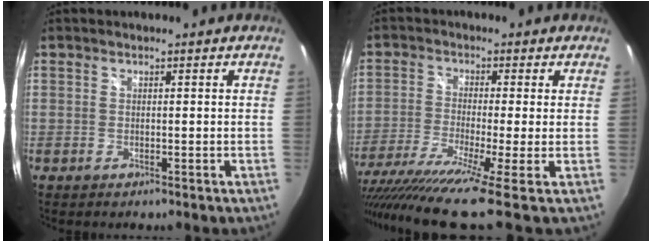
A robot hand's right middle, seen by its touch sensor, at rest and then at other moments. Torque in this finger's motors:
{"motor_torque": [0.17, -0.54, 0.17, 0.18]}